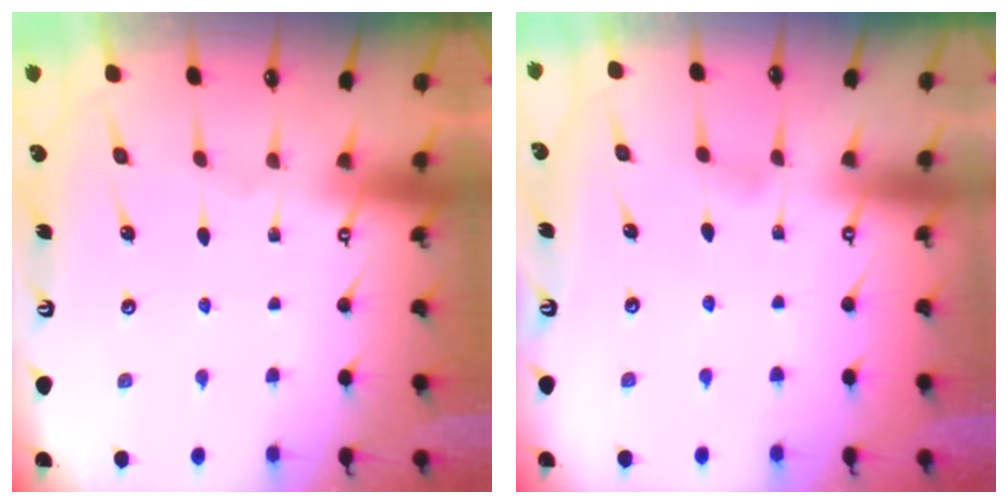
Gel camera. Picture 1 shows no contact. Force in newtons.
{"total": 3.5, "press": 3.5, "slide": 0.4}